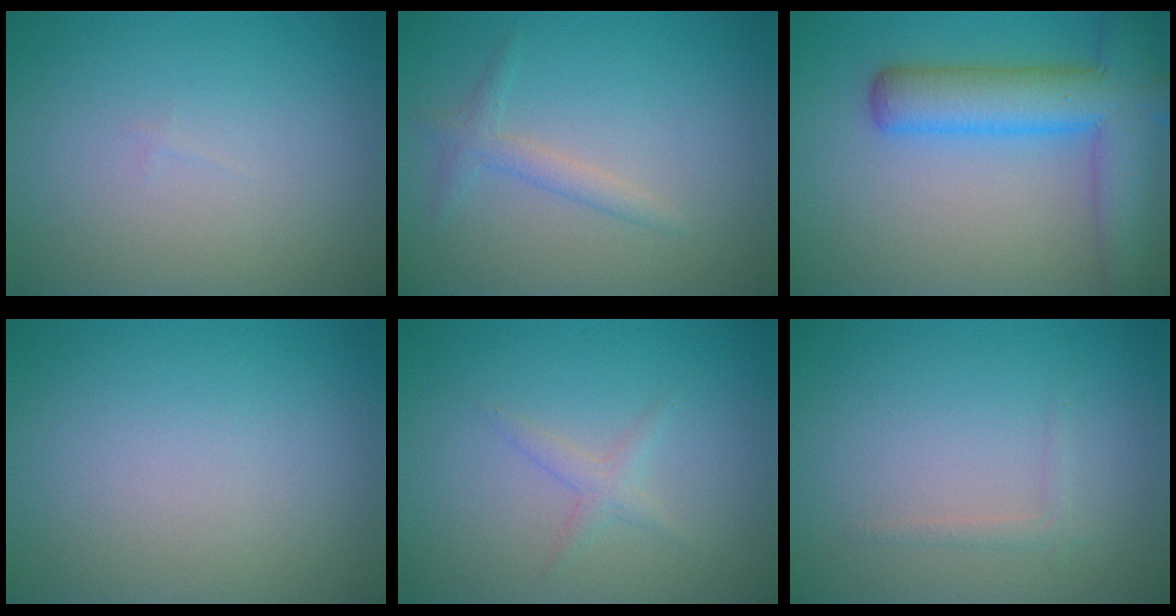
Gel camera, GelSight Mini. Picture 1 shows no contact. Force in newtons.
{"total": 1.6, "press": 1.6, "slide": 0.1}
{"total": 7.9, "press": 7.9, "slide": 0.4}
{"total": 0.0}
{"total": 1.3, "press": 1.3, "slide": 0.1}
{"total": 0.9, "press": 0.9, "slide": 0.0}